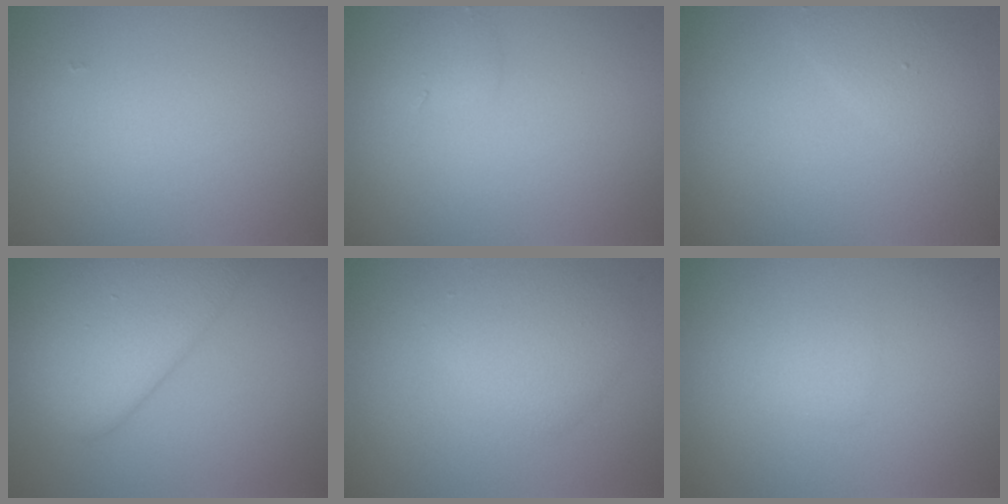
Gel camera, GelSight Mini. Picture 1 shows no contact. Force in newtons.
{"total": 1.0, "press": 1.0, "slide": 0.0}
{"total": 2.0, "press": 2.0, "slide": 0.2}
{"total": 7.0, "press": 7.0, "slide": 0.3}
{"total": 2.8, "press": 2.8, "slide": 0.1}
{"total": 0.9, "press": 0.9, "slide": 0.0}